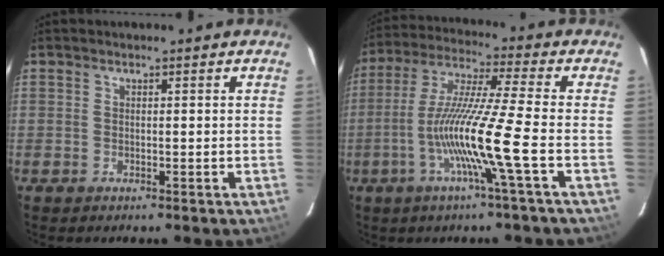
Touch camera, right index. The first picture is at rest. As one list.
[{"total": 13.8, "force": [-4.8, -1.9, 12.8], "torque": [-0.244, -0.007, -0.096]}]